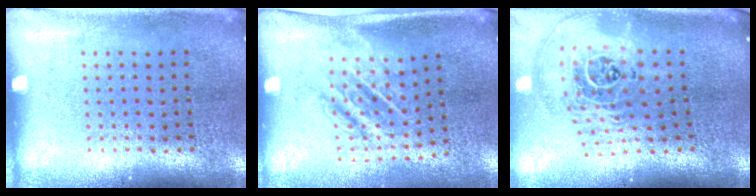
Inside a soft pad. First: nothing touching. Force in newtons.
{"total": 1.7, "press": 1.1, "slide": 1.2}
{"total": 2.5, "press": 1.8, "slide": 1.8}